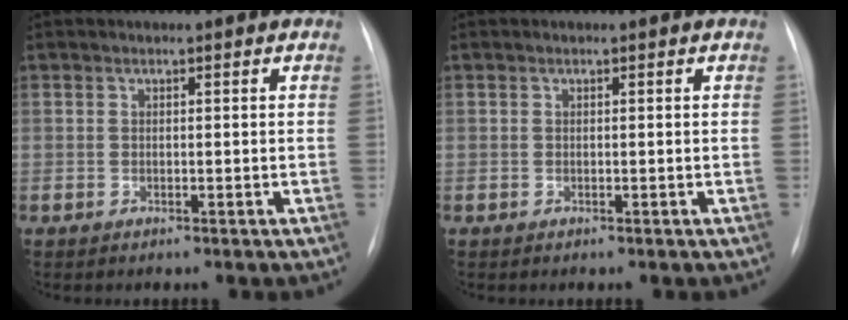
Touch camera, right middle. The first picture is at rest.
{"total": 0.0}